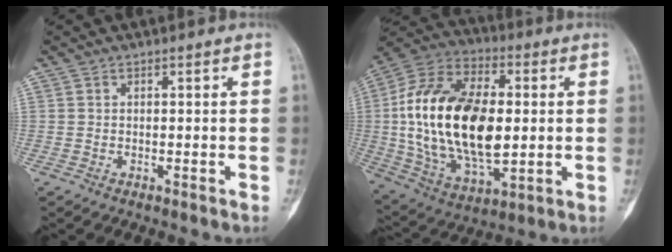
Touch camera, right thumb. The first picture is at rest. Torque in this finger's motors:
{"motor_torque": [0.62, 3.78, 2.53, 0.24, 0.89]}